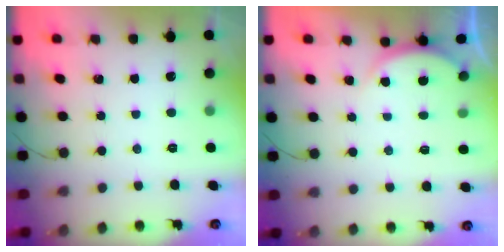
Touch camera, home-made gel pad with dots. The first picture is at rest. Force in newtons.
{"total": 2.8, "press": 2.8, "slide": 0.4}